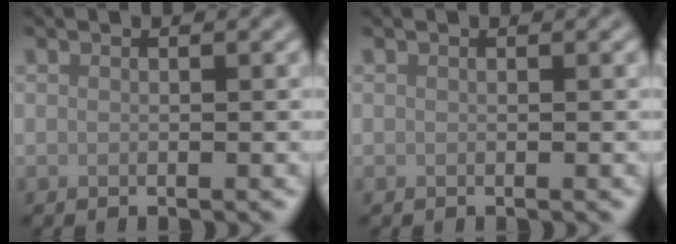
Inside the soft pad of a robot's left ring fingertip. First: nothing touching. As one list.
[{"total": 0.0}]